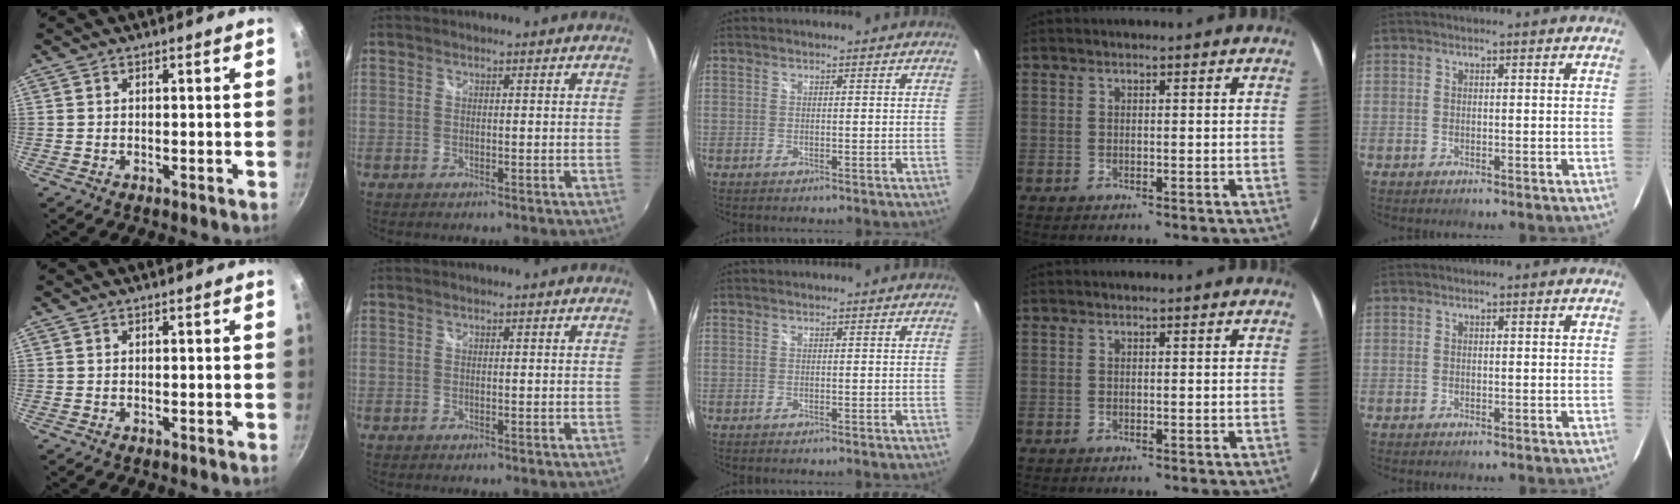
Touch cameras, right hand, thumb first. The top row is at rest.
{}